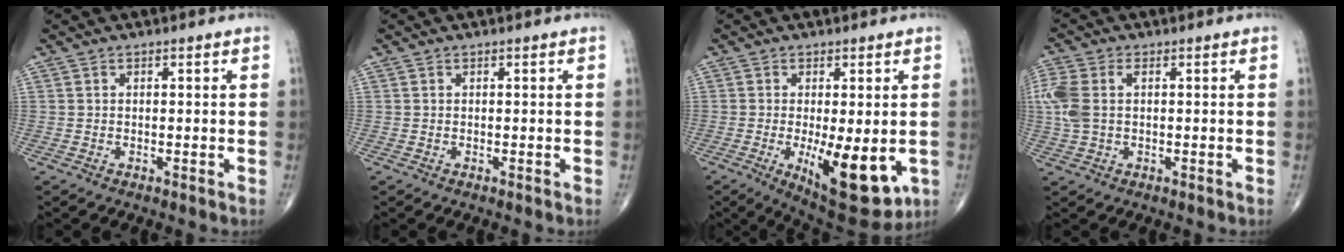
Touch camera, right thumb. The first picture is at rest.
{"total": 0.0}
{"total": 13.6, "force": [-3.1, 5.0, 12.2], "torque": [-0.166, -0.026, -0.030]}
{"total": 8.0, "force": [0.9, 5.0, 6.2], "torque": [-0.181, 0.019, 0.020]}